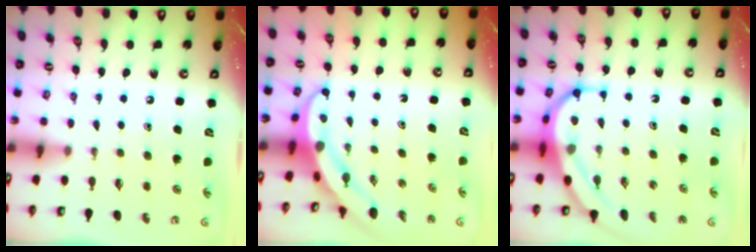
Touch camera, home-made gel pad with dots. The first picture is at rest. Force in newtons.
{"total": 5.4, "press": 5.4, "slide": 0.8}
{"total": 8.8, "press": 8.8, "slide": 0.6}